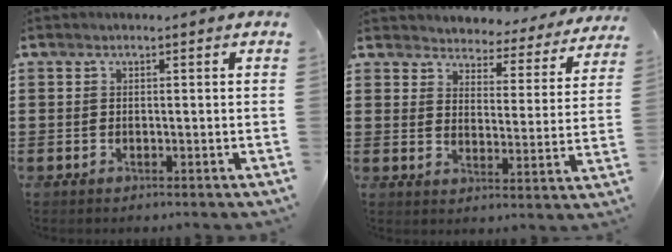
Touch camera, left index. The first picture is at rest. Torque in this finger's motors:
{"motor_torque": [2.14, 0.00, 0.22, 0.03]}